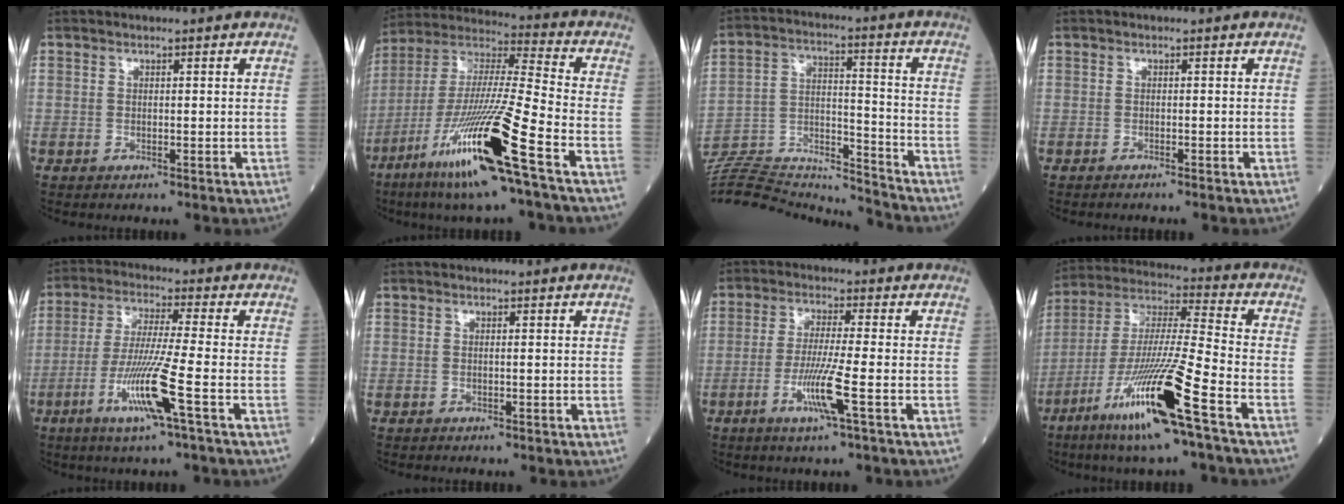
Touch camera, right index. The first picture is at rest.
{"total": 19.8, "force": [-9.8, -0.5, 17.2], "torque": [-0.366, -0.047, -0.191]}
{"total": 21.7, "force": [-21.1, 2.2, 4.8], "torque": [-0.121, 0.013, -0.338]}
{"total": 2.0, "force": [-1.8, 0.0, 0.9], "torque": [-0.013, 0.000, -0.019]}
{"total": 10.4, "force": [-4.2, -1.0, 9.5], "torque": [-0.187, -0.019, -0.083]}
{"total": 0.0}
{"total": 6.8, "force": [-2.6, -0.8, 6.3], "torque": [-0.123, -0.016, -0.053]}
{"total": 17.7, "force": [-8.9, -0.5, 15.3], "torque": [-0.322, -0.038, -0.172]}